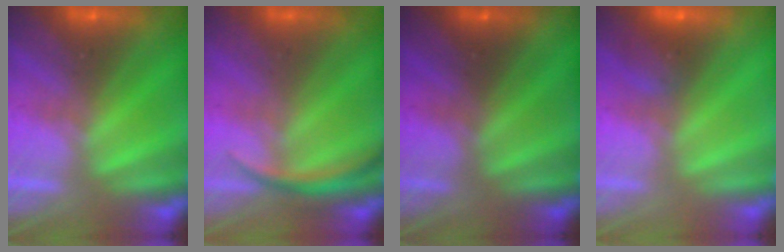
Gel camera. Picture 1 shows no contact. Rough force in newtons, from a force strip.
{"total": 2.9}
{"total": 1.9}
{"total": 1.4}